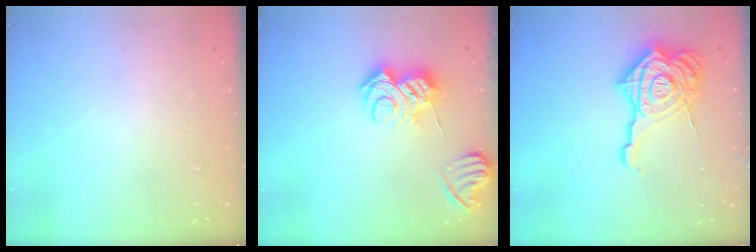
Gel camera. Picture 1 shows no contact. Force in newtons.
{"total": 11.1, "press": 11.0, "slide": 1.2}
{"total": 23.2, "press": 23.0, "slide": 2.5}